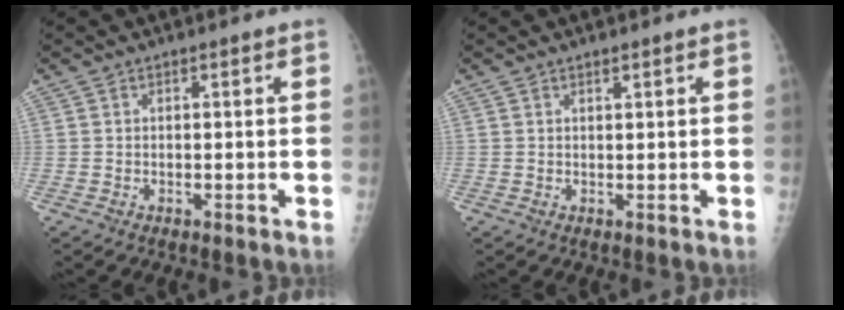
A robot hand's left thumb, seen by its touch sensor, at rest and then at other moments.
{"total": 1.0, "force": [0.8, 0.2, 0.6], "torque": [-0.008, -0.005, 0.015]}